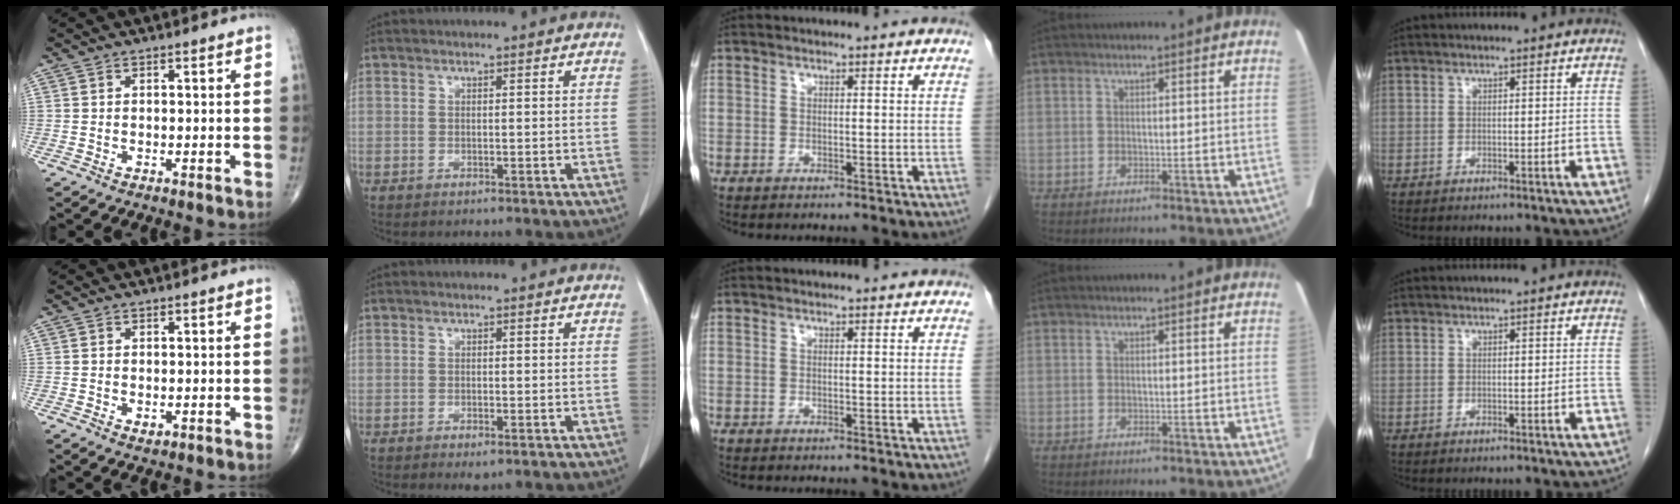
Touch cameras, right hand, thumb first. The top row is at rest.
{"thumb": {"total": 1.2, "force": [-0.2, 0.8, 0.9], "torque": [-0.010, -0.003, -0.001]}, "index": {"total": 1.4, "force": [-0.7, 0.5, 1.1], "torque": [-0.017, -0.003, -0.004]}}